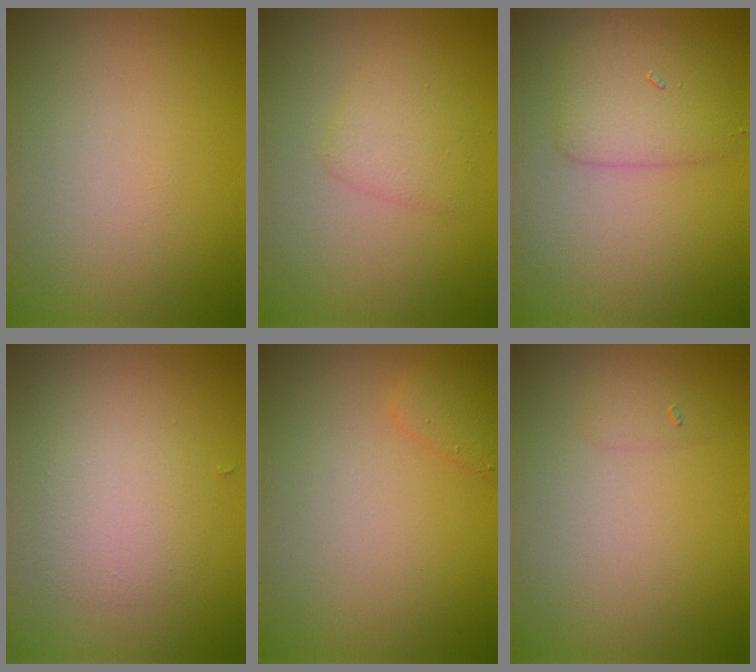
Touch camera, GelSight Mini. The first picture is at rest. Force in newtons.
{"total": 1.9, "press": 1.9, "slide": 0.1}
{"total": 3.2, "press": 3.2, "slide": 0.1}
{"total": 3.0, "press": 3.0, "slide": 0.1}
{"total": 1.5, "press": 1.5, "slide": 0.1}
{"total": 0.6, "press": 0.6, "slide": 0.0}